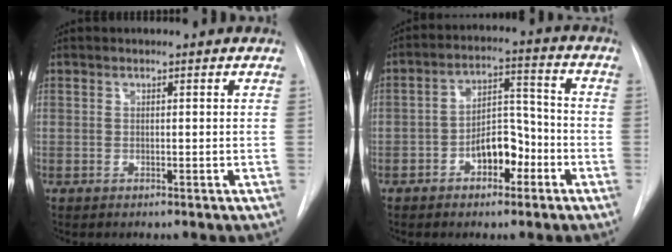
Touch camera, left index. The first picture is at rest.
{"total": 7.8, "force": [-4.9, 3.7, 4.9], "torque": [-0.081, 0.023, -0.077]}